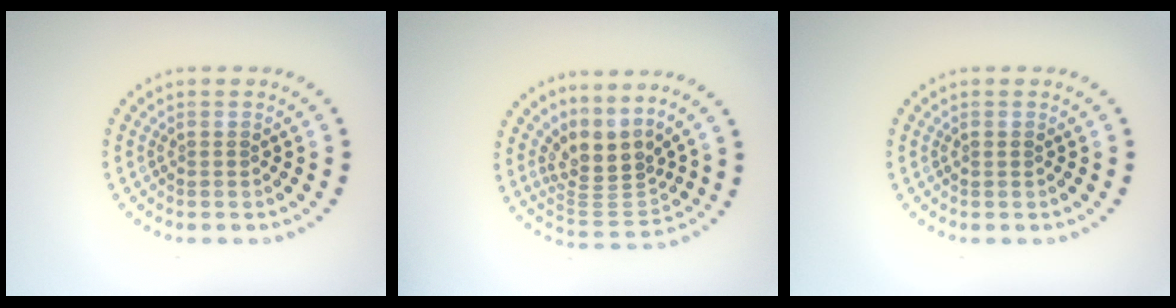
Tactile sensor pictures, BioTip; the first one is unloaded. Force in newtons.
{"total": 3.9, "press": 2.6, "slide": 2.9}
{"total": 0.5, "press": 0.5, "slide": 0.1}